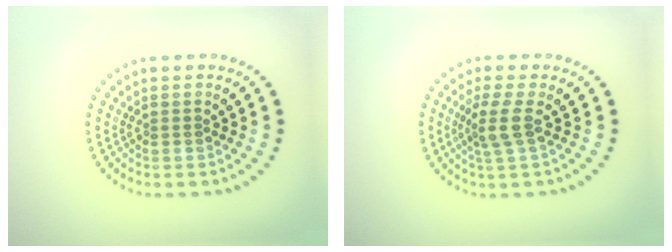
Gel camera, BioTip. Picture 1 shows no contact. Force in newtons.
{"total": 2.4, "press": 1.9, "slide": 1.5}